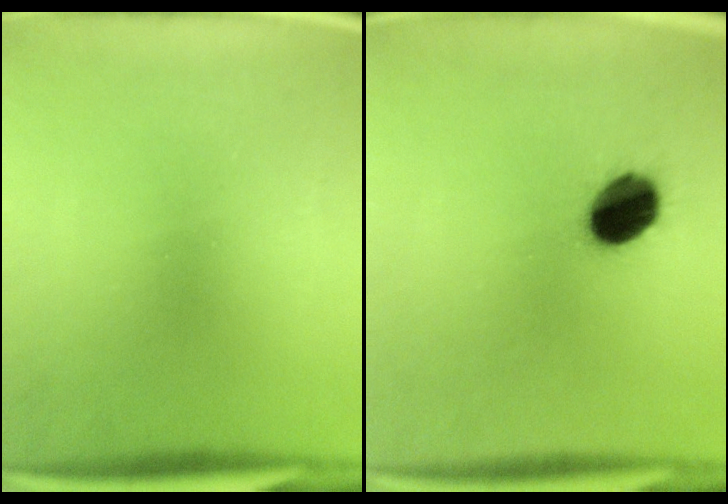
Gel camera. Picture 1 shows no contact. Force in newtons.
{"total": 10.7}